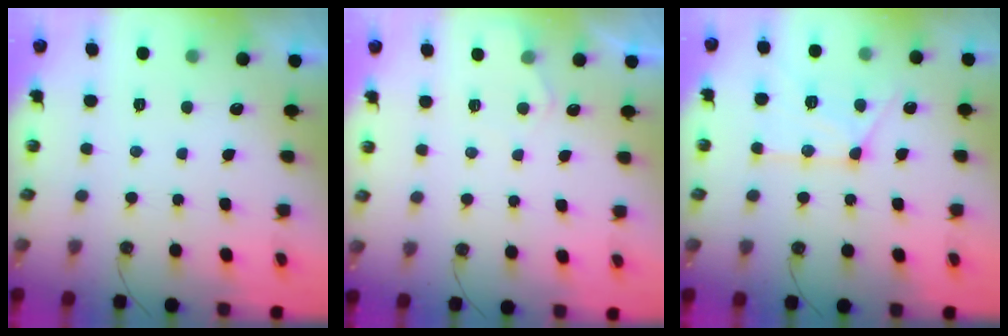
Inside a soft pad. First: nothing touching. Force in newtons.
{"total": 4.3, "press": 4.3, "slide": 0.5}
{"total": 12.0, "press": 11.9, "slide": 1.1}